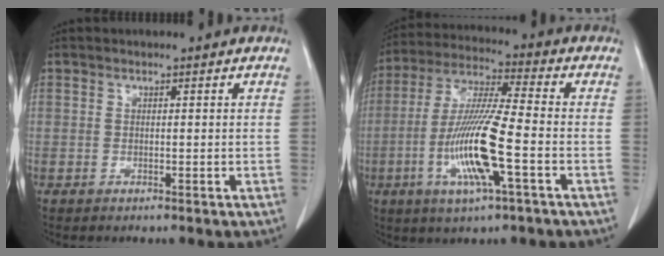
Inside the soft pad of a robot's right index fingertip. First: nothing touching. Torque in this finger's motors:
{"motor_torque": [2.14, 0.00, 0.62, 0.14]}